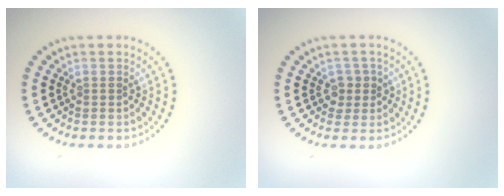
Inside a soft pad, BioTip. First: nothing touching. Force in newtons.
{"total": 1.5, "press": 1.3, "slide": 0.7}